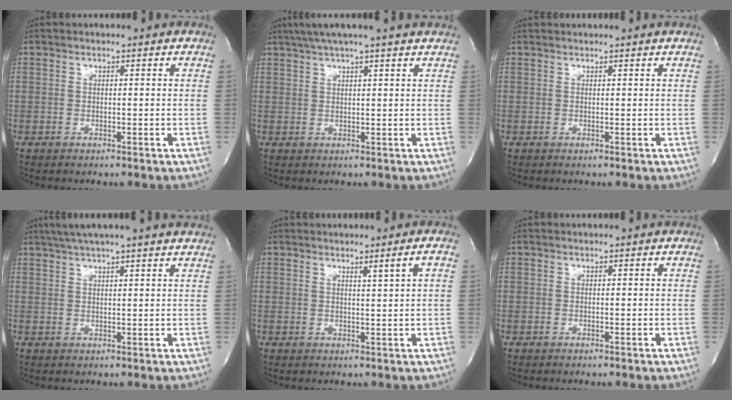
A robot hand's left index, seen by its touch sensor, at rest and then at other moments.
{"total": 10.5, "force": [8.7, -0.7, 5.7], "torque": [-0.097, 0.027, 0.109]}
{"total": 2.4, "force": [2.3, -0.3, 0.4], "torque": [-0.014, 0.010, 0.025]}
{"total": 11.2, "force": [9.5, -0.3, 5.8], "torque": [-0.101, 0.028, 0.123]}
{"total": 1.9, "force": [0.8, -0.7, 1.6], "torque": [-0.029, -0.016, 0.017]}
{"total": 0.0}